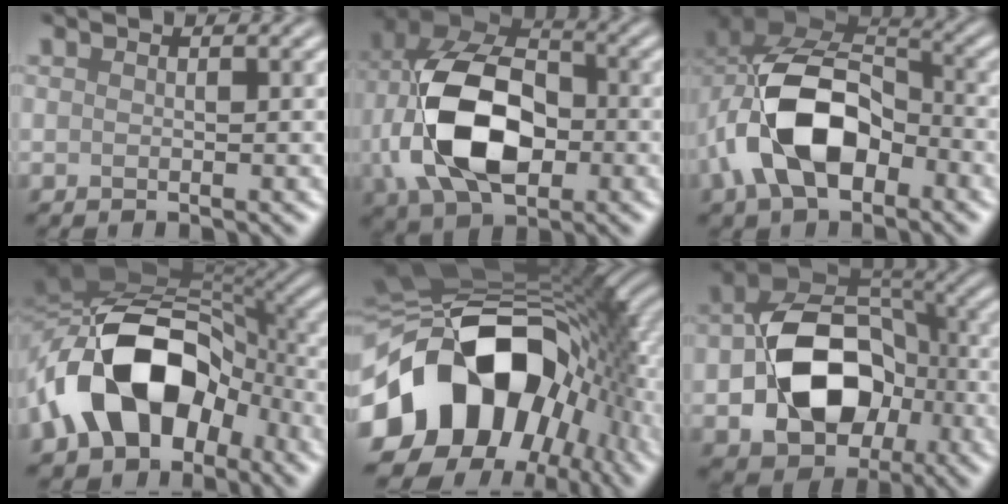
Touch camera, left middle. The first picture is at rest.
{"total": 12.0, "force": [-1.7, 7.7, 9.1], "torque": [-0.187, 0.003, -0.036]}
{"total": 11.1, "force": [-3.0, 6.9, 8.2], "torque": [-0.165, 0.010, -0.056]}
{"total": 13.7, "force": [-4.5, 9.1, 9.2], "torque": [-0.156, 0.011, -0.090]}
{"total": 17.3, "force": [-3.3, 11.6, 12.4], "torque": [-0.209, -0.002, -0.059]}
{"total": 10.8, "force": [-2.4, 7.7, 7.2], "torque": [-0.118, 0.001, -0.036]}